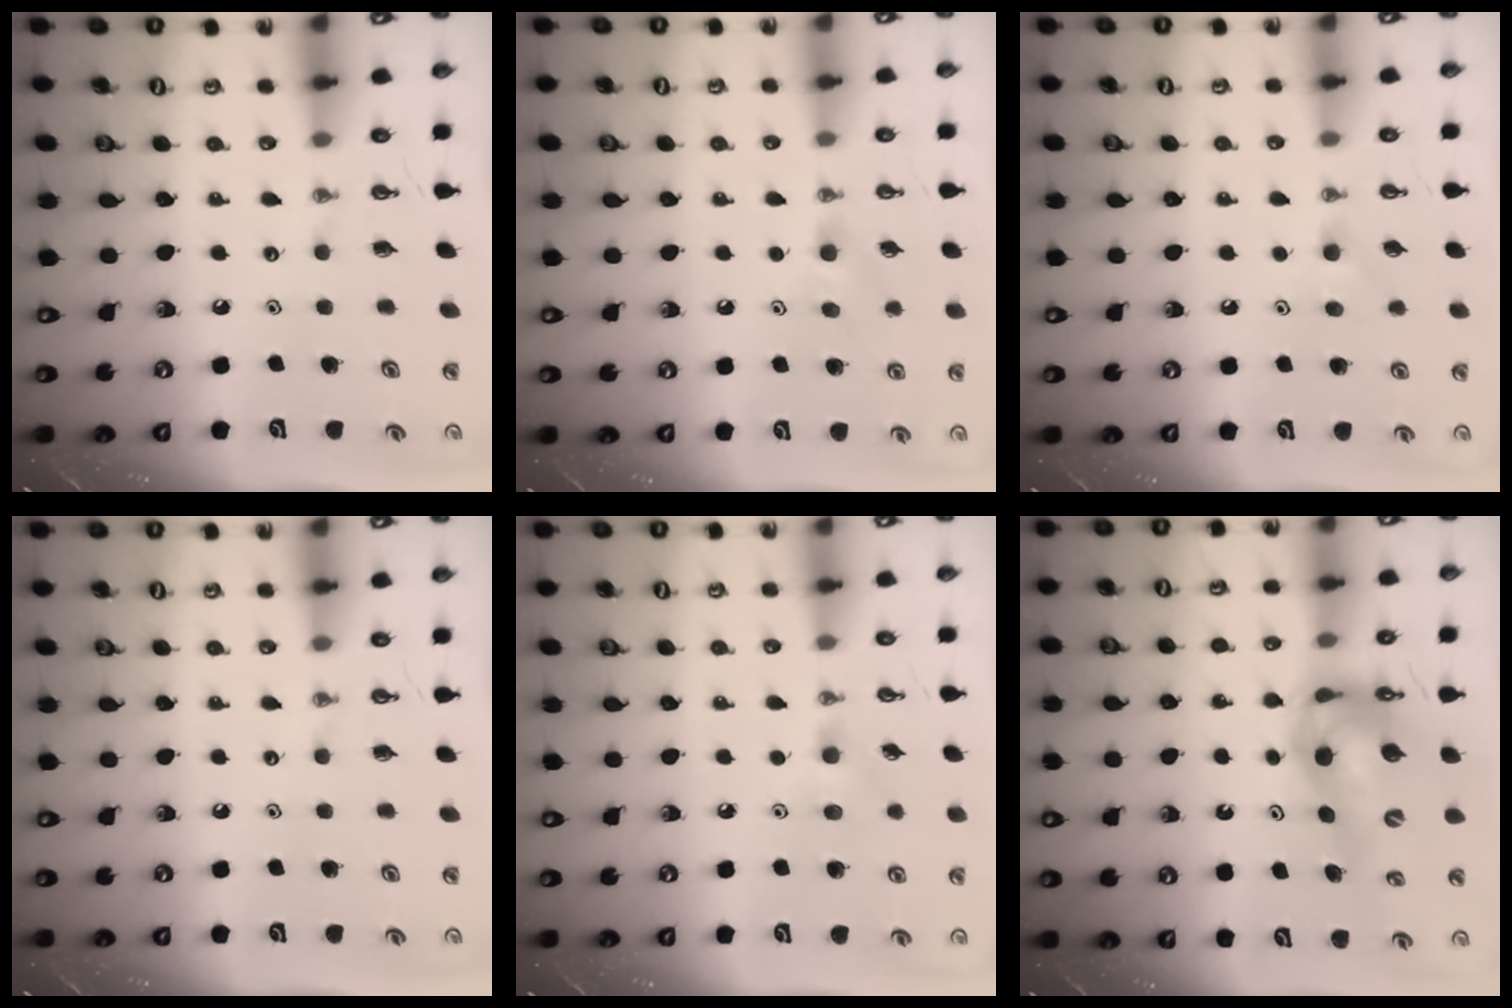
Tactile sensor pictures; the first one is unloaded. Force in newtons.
{"total": 5.2, "press": 4.5, "slide": 2.5}
{"total": 3.9, "press": 3.6, "slide": 1.3}
{"total": 0.0}
{"total": 5.4, "press": 5.3, "slide": 1.2}
{"total": 13.7, "press": 13.1, "slide": 4.1}